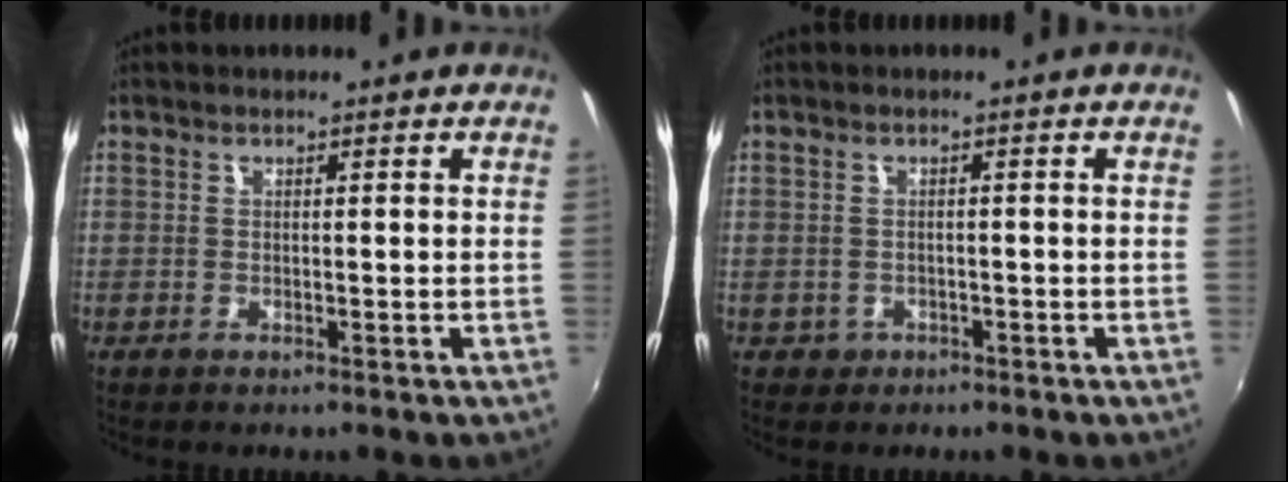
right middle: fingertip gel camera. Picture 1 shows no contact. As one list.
[{"total": 2.0, "force": [-0.8, 1.8, 0.5], "torque": [-0.015, -0.002, -0.008]}]